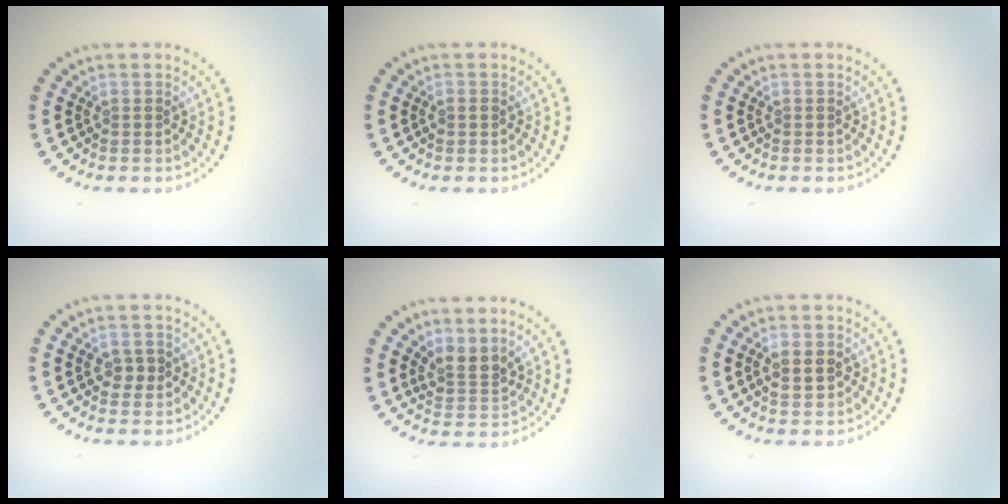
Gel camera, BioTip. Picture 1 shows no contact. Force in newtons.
{"total": 0.8, "press": 0.8, "slide": 0.1}
{"total": 0.0}
{"total": 1.9, "press": 1.9, "slide": 0.1}
{"total": 2.5, "press": 1.9, "slide": 1.7}
{"total": 1.9, "press": 1.9, "slide": 0.3}